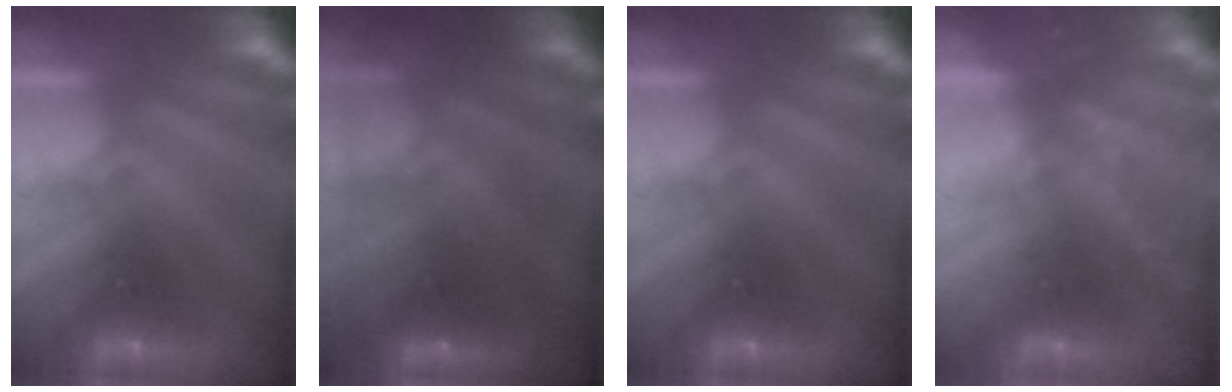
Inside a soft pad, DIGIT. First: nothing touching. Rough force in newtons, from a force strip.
{"total": 6.5}
{"total": 0.0}
{"total": 2.3}